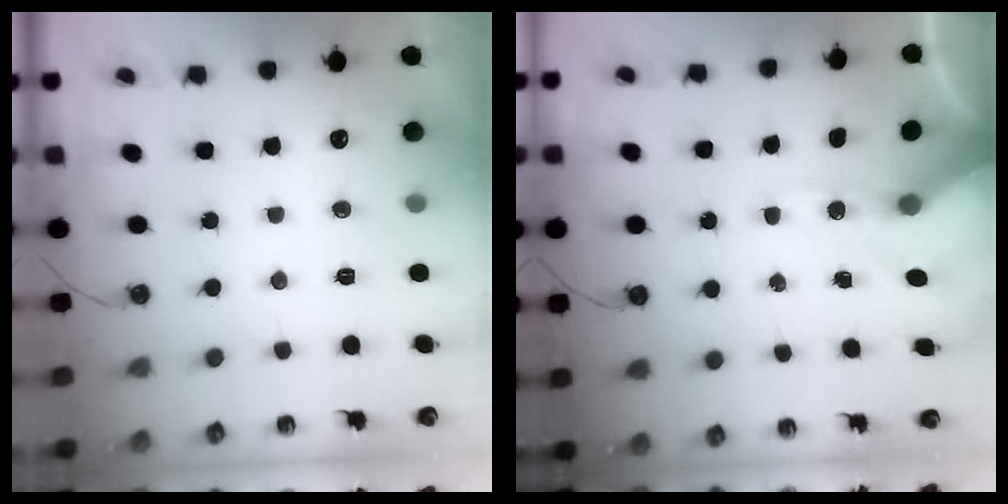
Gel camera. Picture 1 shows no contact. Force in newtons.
{"total": 11.2, "press": 11.1, "slide": 1.7}